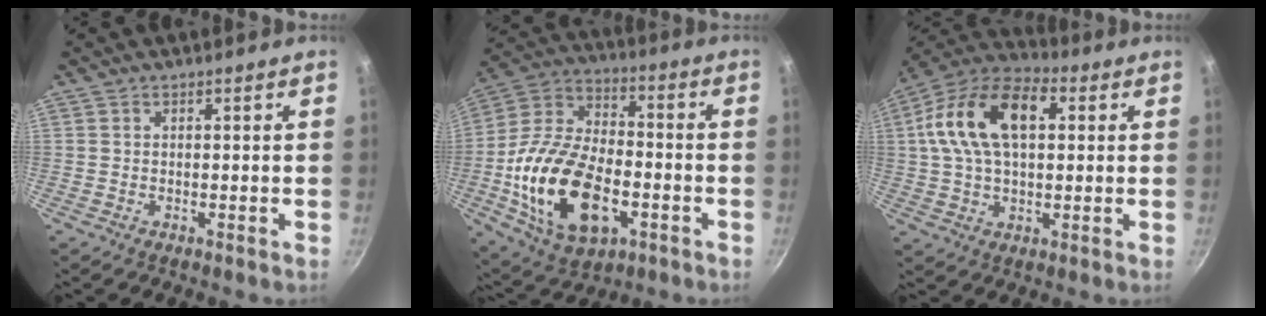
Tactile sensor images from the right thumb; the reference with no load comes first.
{"total": 24.1, "force": [-6.1, 14.2, 18.5], "torque": [-0.338, 0.029, -0.106]}
{"total": 18.0, "force": [3.7, 10.6, 14.1], "torque": [-0.240, 0.026, 0.048]}